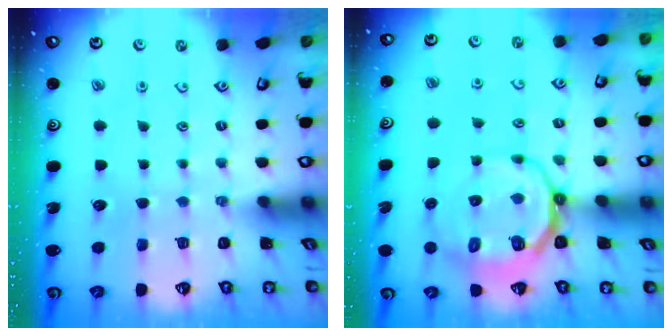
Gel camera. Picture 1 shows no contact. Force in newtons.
{"total": 10.8, "press": 10.3, "slide": 3.0}